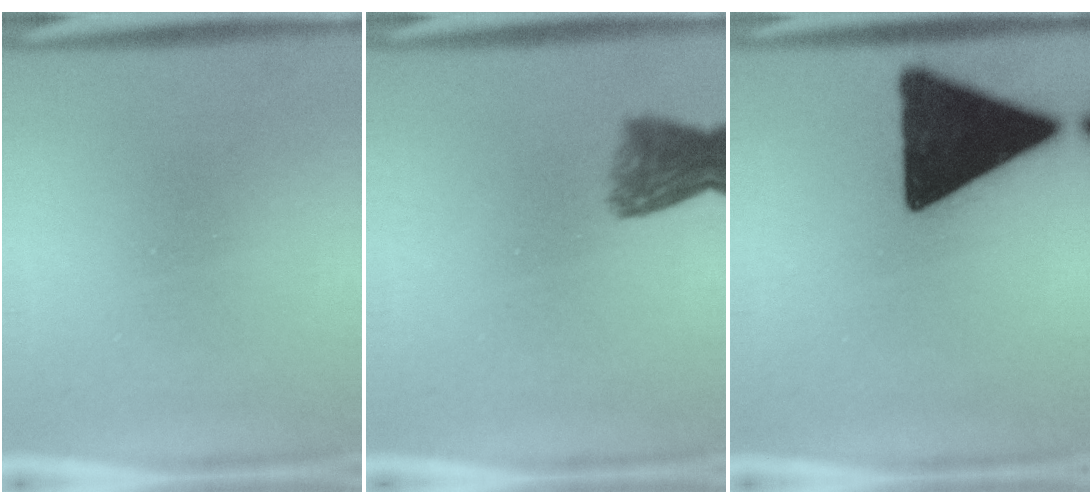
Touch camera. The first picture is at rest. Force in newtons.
{"total": 5.8}
{"total": 14.3}